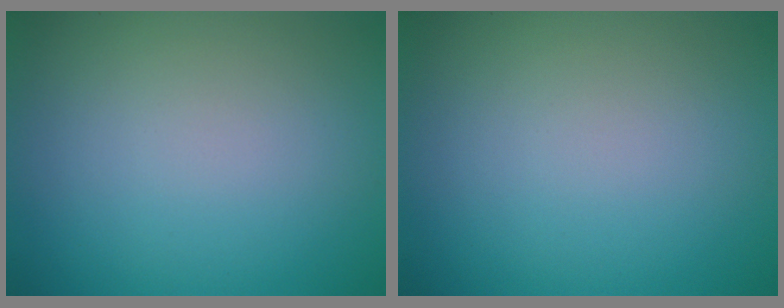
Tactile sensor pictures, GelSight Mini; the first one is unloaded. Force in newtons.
{"total": 0.0}